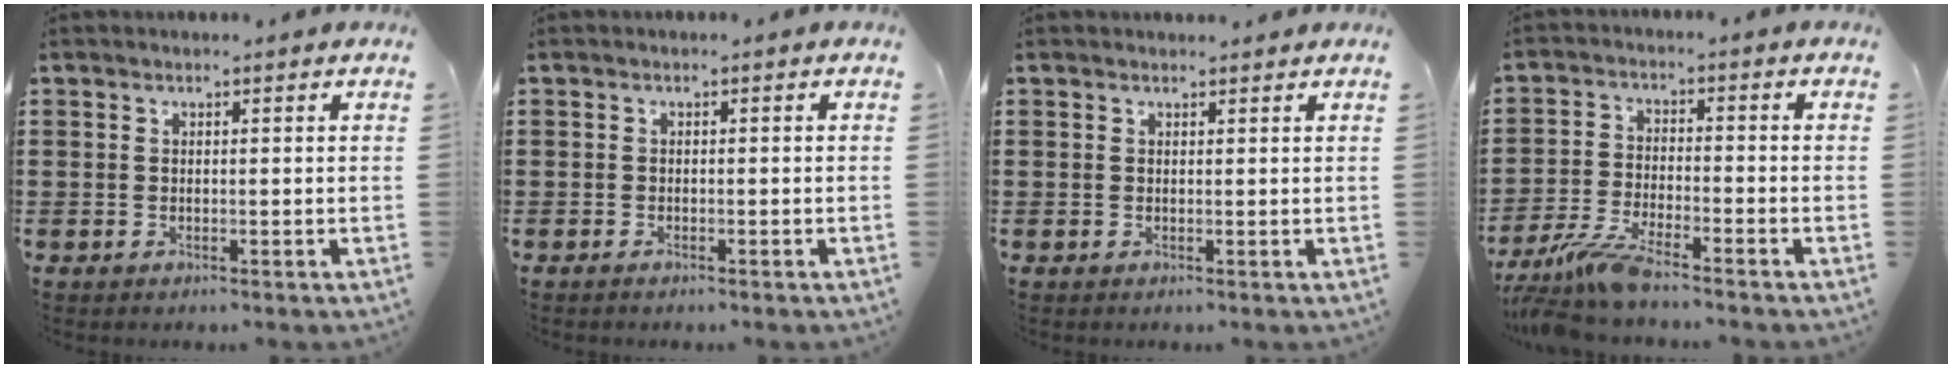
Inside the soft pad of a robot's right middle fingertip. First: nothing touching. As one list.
[{"total": 0.0}, {"total": 0.6, "force": [0.6, 0.1, 0.1], "torque": [0.004, -0.003, 0.009]}, {"total": 6.4, "force": [-5.4, 0.1, 3.4], "torque": [-0.086, -0.018, -0.108]}]